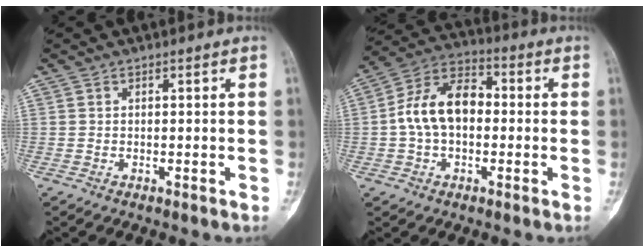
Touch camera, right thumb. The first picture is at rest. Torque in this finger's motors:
{"motor_torque": [0.20, 0.22, 0.98, -0.18, 0.15]}